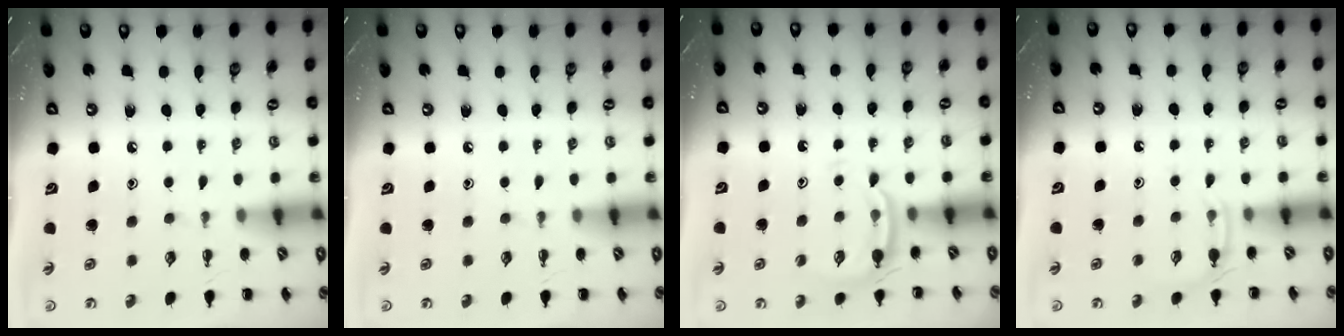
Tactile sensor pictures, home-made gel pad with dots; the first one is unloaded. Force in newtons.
{"total": 0.0}
{"total": 4.9, "press": 4.7, "slide": 1.4}
{"total": 4.1, "press": 3.9, "slide": 1.2}